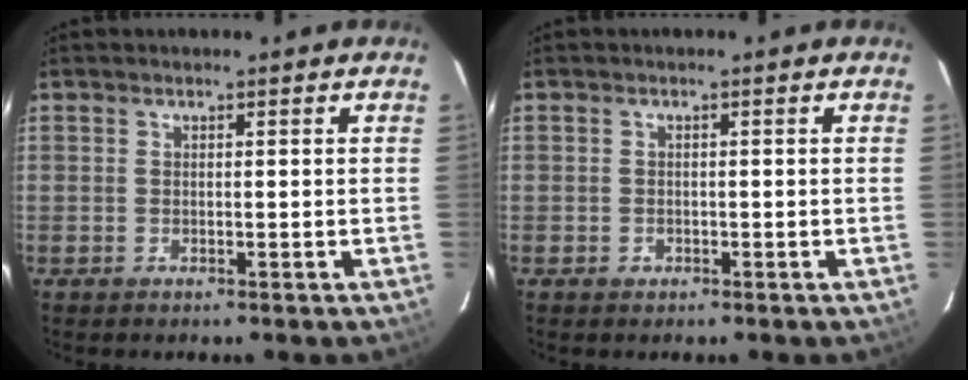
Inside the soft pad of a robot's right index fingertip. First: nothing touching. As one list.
[{"total": 0.9, "force": [-0.5, 0.8, 0.2], "torque": [0.001, 0.003, -0.004]}]